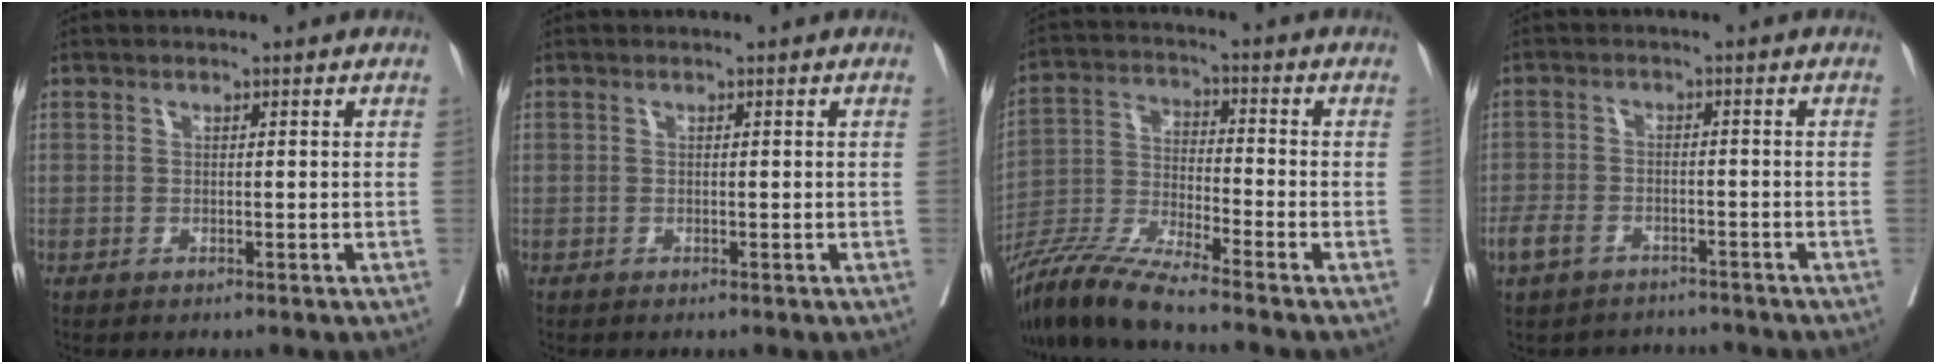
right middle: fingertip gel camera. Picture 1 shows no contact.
{"total": 0.0}
{"total": 9.8, "force": [-8.8, -1.1, 4.3], "torque": [-0.087, -0.020, -0.171]}
{"total": 8.1, "force": [-6.6, 3.6, 2.9], "torque": [-0.062, 0.007, -0.099]}